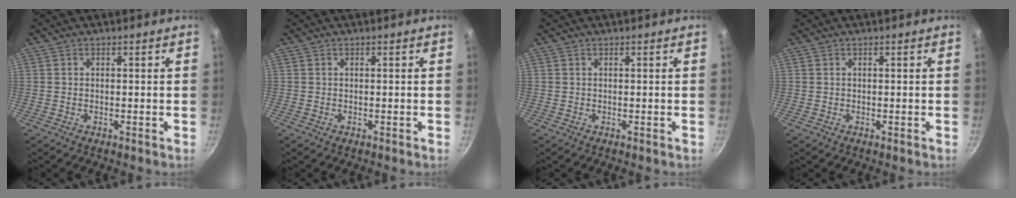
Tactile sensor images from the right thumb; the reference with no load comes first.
{"total": 0.0}
{"total": 0.0}
{"total": 0.0}